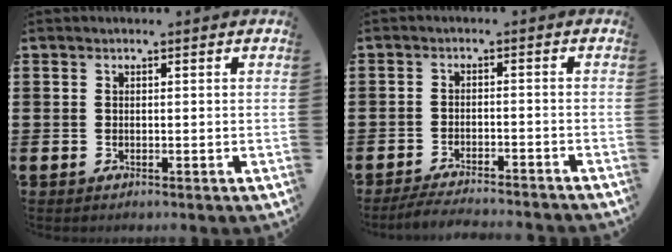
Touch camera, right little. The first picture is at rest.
{"total": 2.9, "force": [-2.8, -0.1, 0.7], "torque": [-0.011, 0.002, -0.057]}